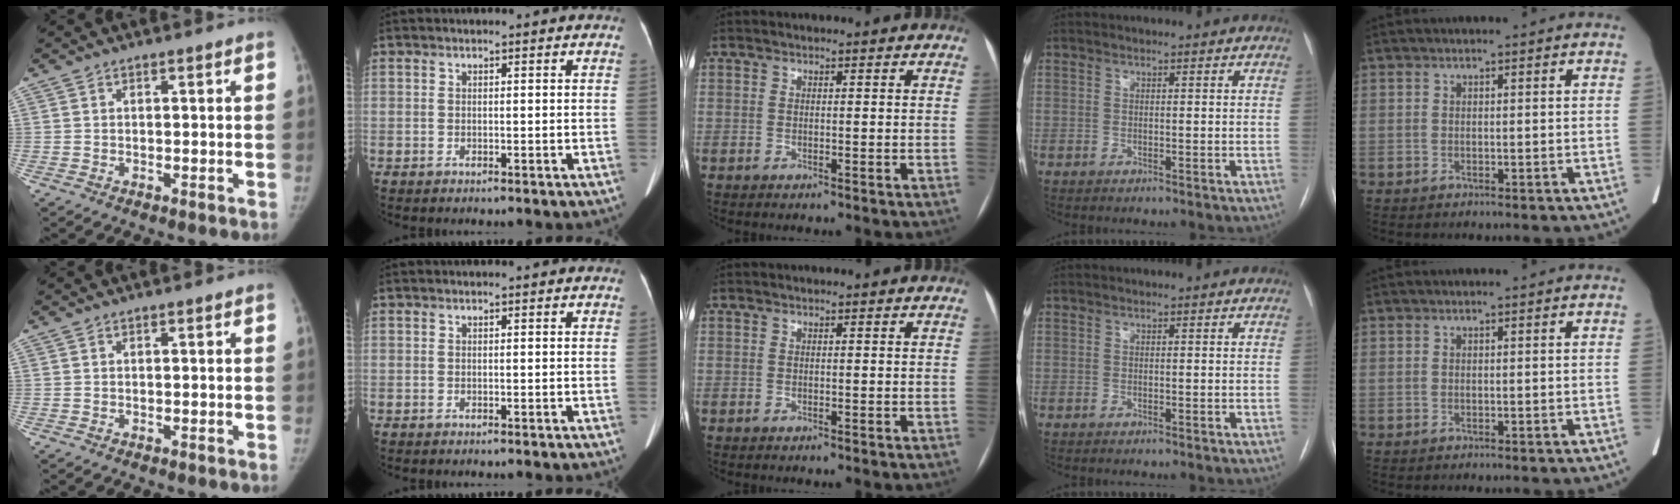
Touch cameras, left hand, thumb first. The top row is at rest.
{}